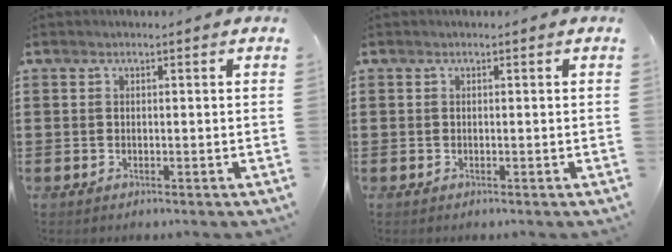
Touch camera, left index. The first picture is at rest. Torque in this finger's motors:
{"motor_torque": [0.07, 0.00, 0.00, -0.01]}